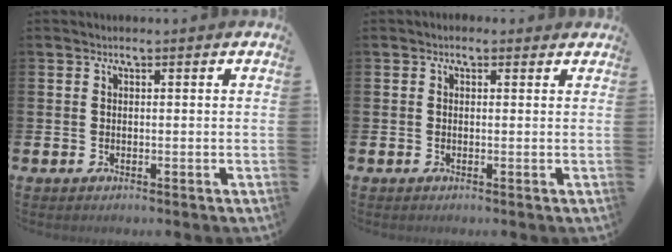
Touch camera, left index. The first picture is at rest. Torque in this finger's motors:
{"motor_torque": [0.79, -1.35, 0.06, 0.13]}